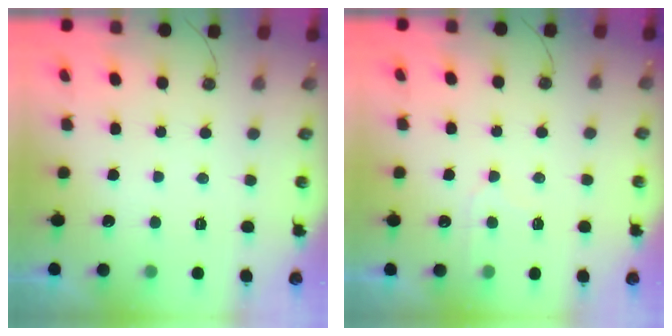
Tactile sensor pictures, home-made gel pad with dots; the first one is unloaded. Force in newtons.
{"total": 6.2, "press": 6.1, "slide": 0.6}